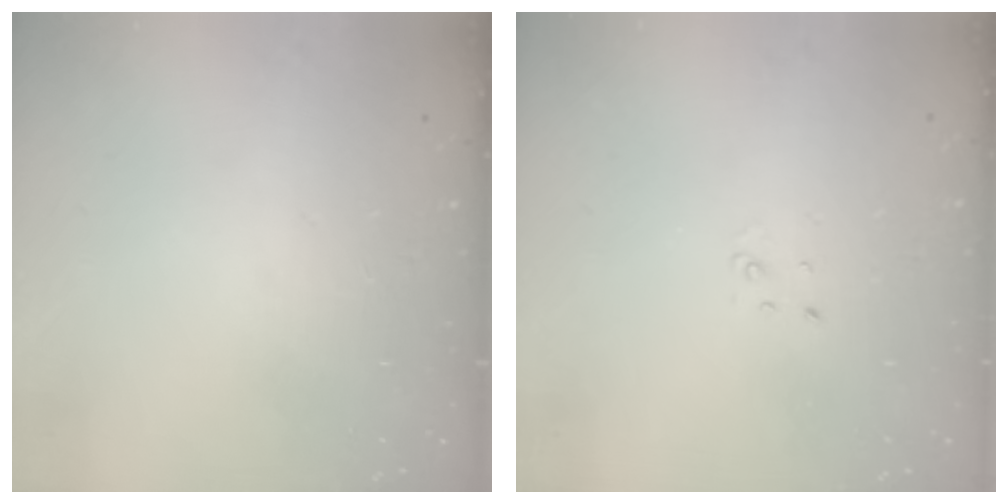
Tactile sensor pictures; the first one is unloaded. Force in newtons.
{"total": 2.0, "press": 2.0, "slide": 0.2}